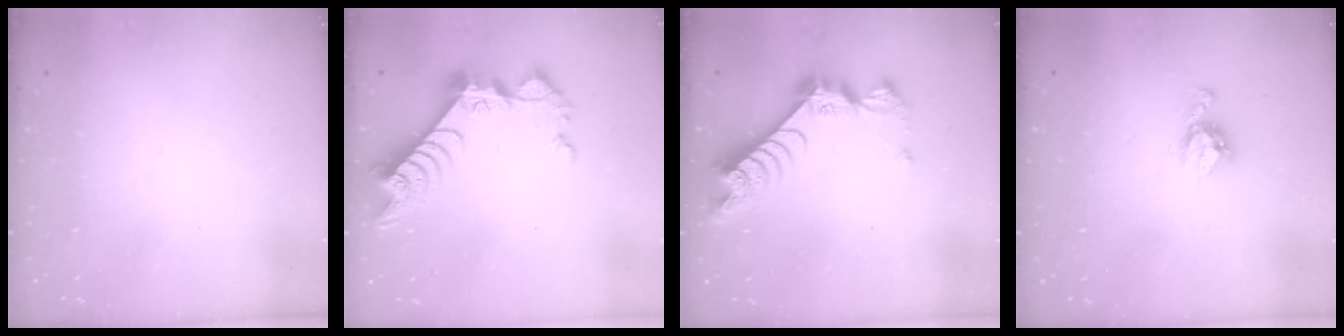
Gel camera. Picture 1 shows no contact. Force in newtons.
{"total": 10.3, "press": 10.3, "slide": 0.8}
{"total": 9.9, "press": 9.8, "slide": 1.0}
{"total": 7.2, "press": 7.1, "slide": 0.6}